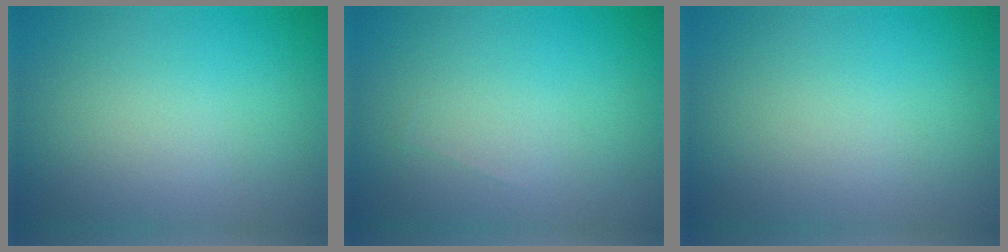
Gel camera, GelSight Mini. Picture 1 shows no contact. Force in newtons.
{"total": 0.0}
{"total": 0.0}